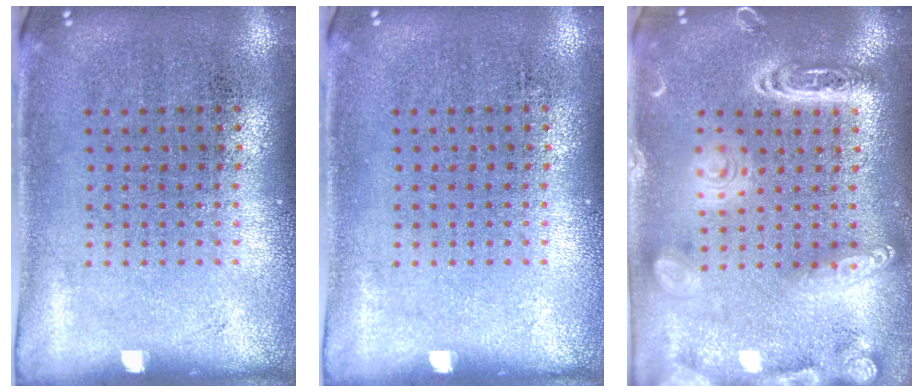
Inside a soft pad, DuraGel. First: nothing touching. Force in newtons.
{"total": 0.0}
{"total": 2.8, "press": 2.8, "slide": 0.3}